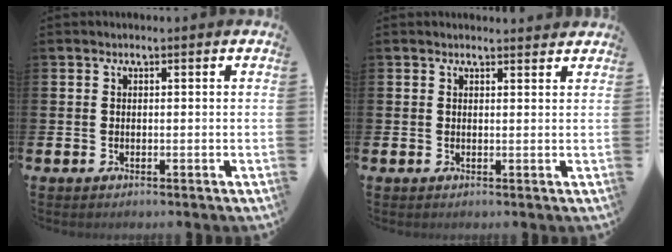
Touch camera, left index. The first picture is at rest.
{"total": 1.2, "force": [1.2, 0.2, 0.0], "torque": [0.011, -0.006, 0.019]}